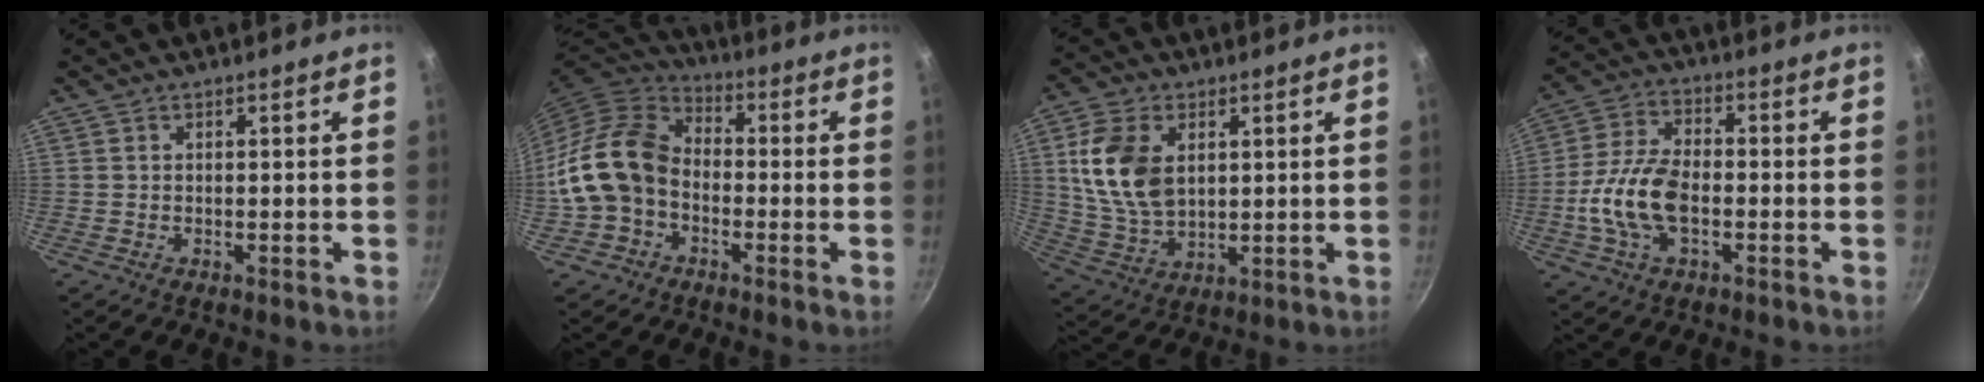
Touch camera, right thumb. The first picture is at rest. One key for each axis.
{"total": 14.2, "fx": -2.7, "fy": 10.9, "fz": 8.7, "tx": -0.139, "ty": 0.042, "tz": -0.066}
{"total": 13.4, "fx": 3.1, "fy": 8.8, "fz": 9.7, "tx": -0.171, "ty": -0.016, "tz": 0.069}
{"total": 12.4, "fx": -2.5, "fy": 6.9, "fz": 10.0, "tx": -0.193, "ty": 0.028, "tz": -0.057}